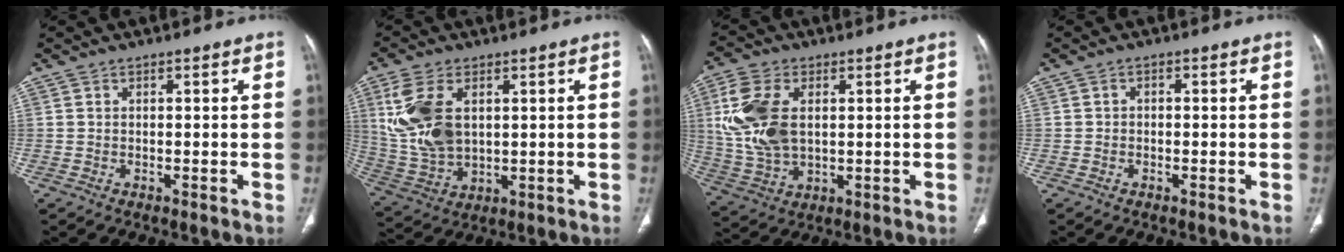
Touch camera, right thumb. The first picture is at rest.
{"total": 13.3, "force": [3.3, 7.8, 10.2], "torque": [-0.223, -0.009, 0.079]}
{"total": 13.8, "force": [2.5, 8.4, 10.7], "torque": [-0.231, -0.001, 0.055]}
{"total": 0.8, "force": [-0.3, 0.6, 0.3], "torque": [-0.001, 0.003, -0.009]}